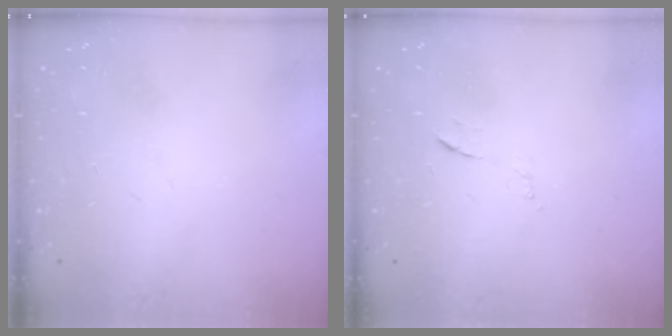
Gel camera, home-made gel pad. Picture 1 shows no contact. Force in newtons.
{"total": 8.1, "press": 8.0, "slide": 0.7}